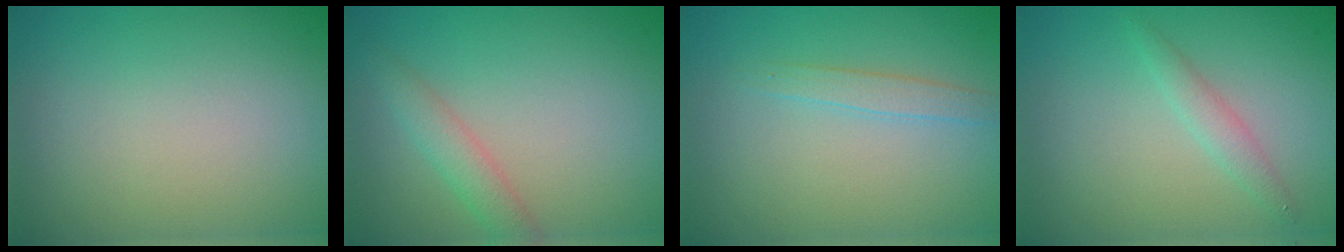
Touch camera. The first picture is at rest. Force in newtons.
{"total": 2.2, "press": 2.2, "slide": 0.1}
{"total": 1.3, "press": 1.3, "slide": 0.1}
{"total": 1.5, "press": 1.5, "slide": 0.0}